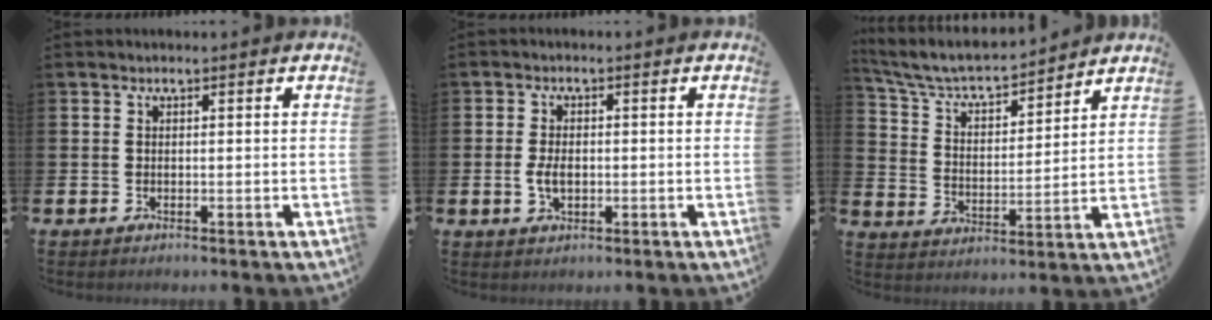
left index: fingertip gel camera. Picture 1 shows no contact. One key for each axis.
{"total": 2.9, "fx": -0.3, "fy": 1.7, "fz": 2.3, "tx": -0.037, "ty": 0.002, "tz": -0.008}
{"total": 6.8, "fx": 6.3, "fy": 1.3, "fz": 2.1, "tx": -0.069, "ty": -0.050, "tz": 0.105}